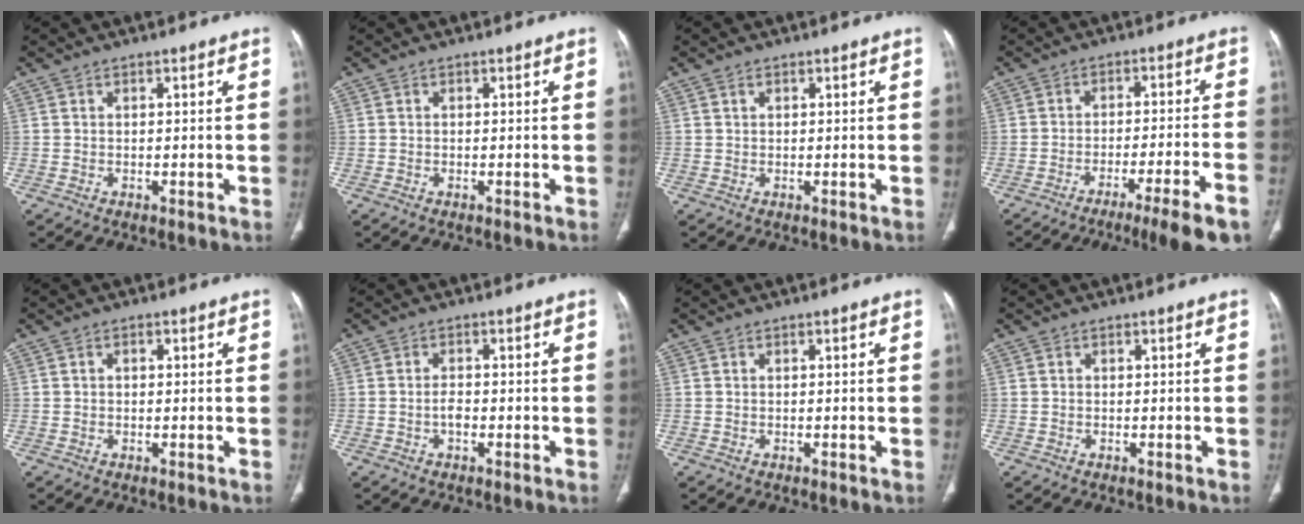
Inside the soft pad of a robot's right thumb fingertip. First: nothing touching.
{"total": 0.0}
{"total": 0.7, "force": [0.4, 0.5, 0.4], "torque": [-0.007, 0.001, 0.007]}
{"total": 14.1, "force": [-10.4, 0.2, 9.6], "torque": [-0.125, 0.039, -0.149]}
{"total": 0.9, "force": [0.2, 0.7, 0.6], "torque": [-0.006, 0.002, 0.003]}
{"total": 2.1, "force": [-0.7, 1.2, 1.6], "torque": [-0.029, 0.005, -0.014]}
{"total": 0.0}
{"total": 0.0}